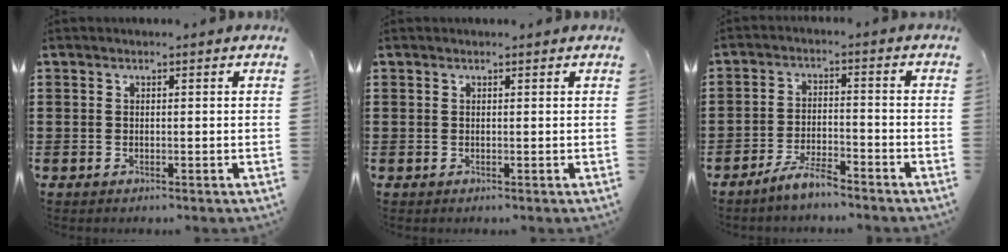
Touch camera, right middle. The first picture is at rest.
{"total": 0.0}
{"total": 4.9, "force": [-4.3, 0.7, 2.2], "torque": [-0.049, 0.002, -0.086]}